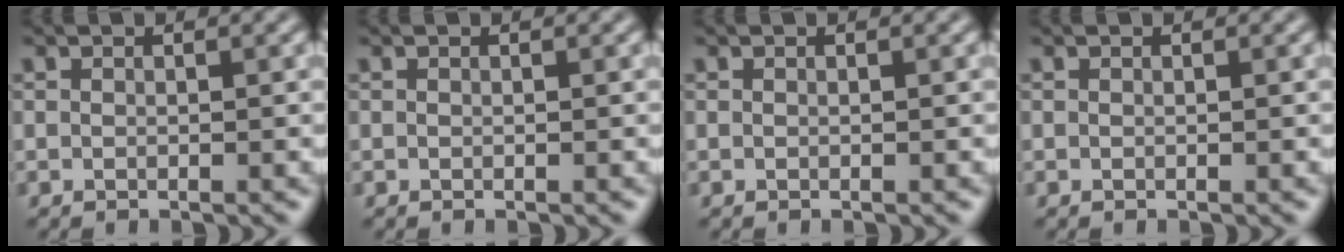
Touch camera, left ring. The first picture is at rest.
{"total": 0.0}
{"total": 0.0}
{"total": 0.0}